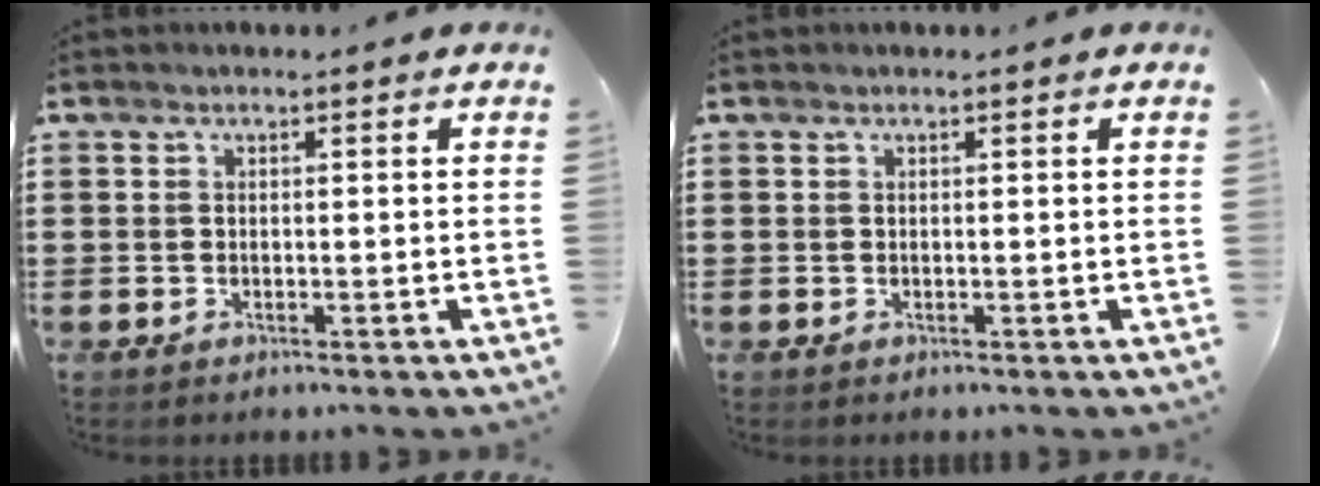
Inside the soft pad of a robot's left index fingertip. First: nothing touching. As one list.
[{"total": 0.0}]